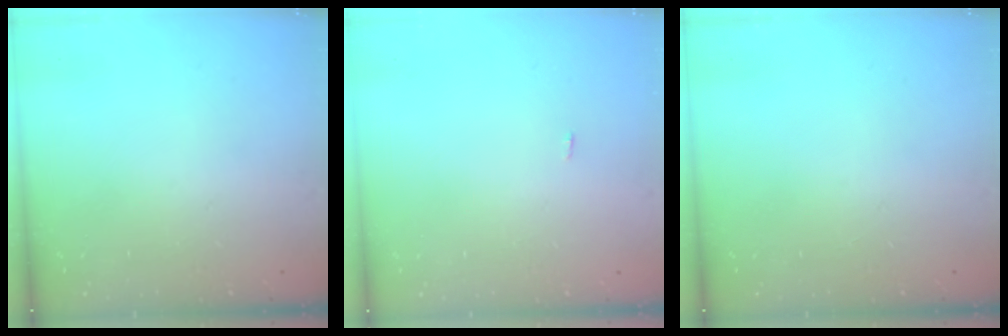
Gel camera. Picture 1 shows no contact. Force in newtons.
{"total": 6.1, "press": 1.7, "slide": 5.9}
{"total": 0.0}